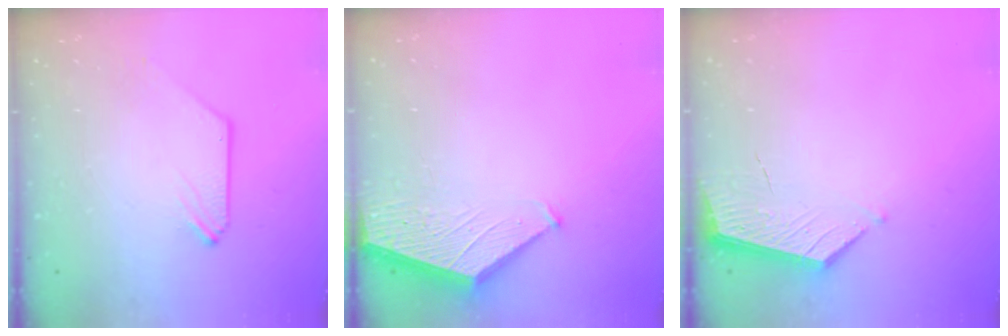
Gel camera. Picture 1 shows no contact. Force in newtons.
{"total": 1.4, "press": 1.4, "slide": 0.3}
{"total": 3.8, "press": 3.8, "slide": 0.4}